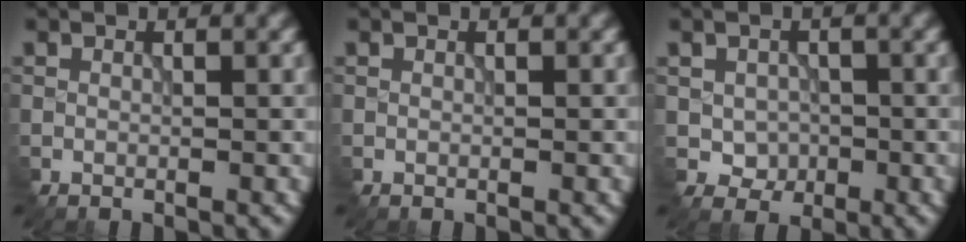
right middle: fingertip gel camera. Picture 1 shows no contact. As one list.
[{"total": 0.0}, {"total": 2.0, "force": [-0.3, 1.9, 0.5], "torque": [-0.013, -0.007, -0.003]}]